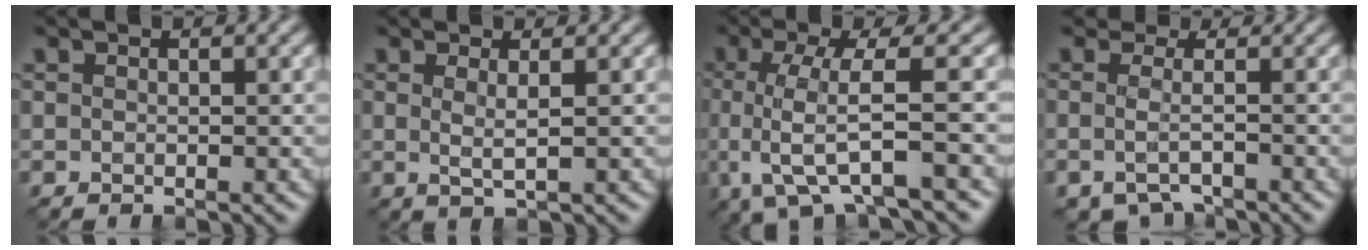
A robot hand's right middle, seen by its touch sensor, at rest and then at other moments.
{"total": 1.3, "force": [0.3, 0.0, 1.2], "torque": [-0.025, -0.005, 0.006]}
{"total": 6.1, "force": [-1.1, 1.4, 5.8], "torque": [-0.112, -0.006, -0.024]}
{"total": 3.0, "force": [-1.4, 2.1, 1.6], "torque": [-0.009, 0.002, -0.025]}